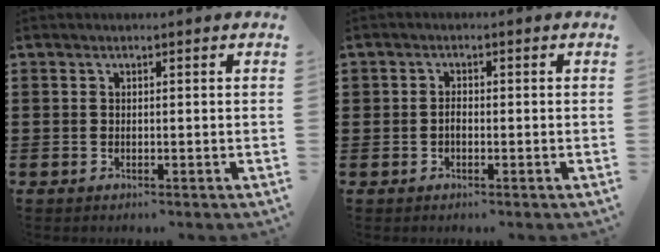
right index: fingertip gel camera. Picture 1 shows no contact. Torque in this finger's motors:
{"motor_torque": [-0.75, 0.84, -0.41, -0.16]}